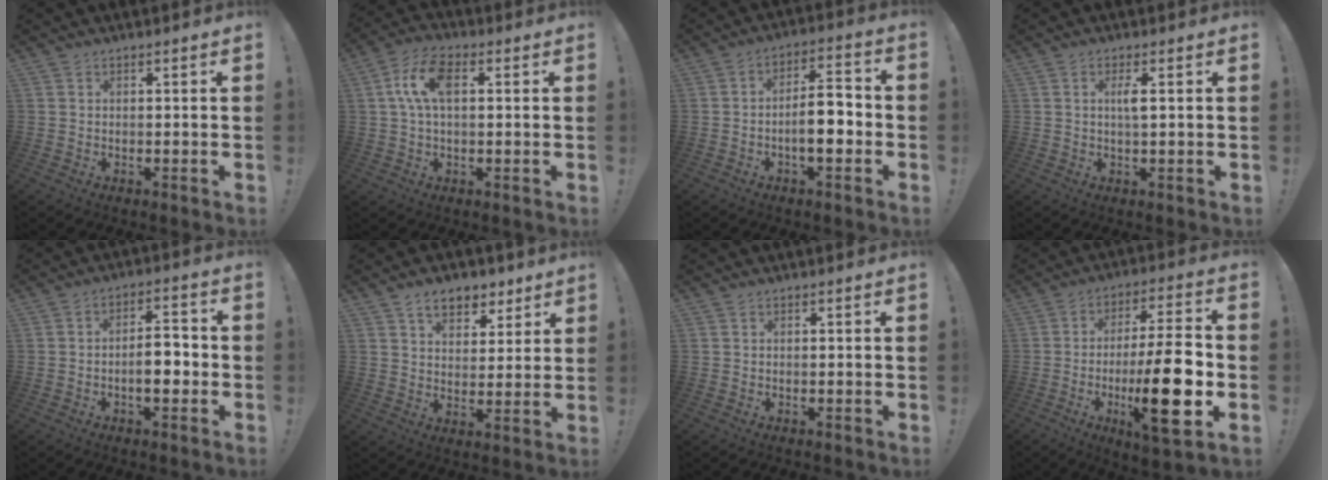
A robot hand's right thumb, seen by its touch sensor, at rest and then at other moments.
{"total": 9.8, "force": [2.2, 5.1, 8.0], "torque": [-0.159, 0.011, 0.040]}
{"total": 10.2, "force": [-2.6, 3.7, 9.1], "torque": [-0.139, 0.016, -0.049]}
{"total": 2.8, "force": [0.6, 0.3, 2.7], "torque": [-0.049, -0.002, 0.006]}
{"total": 7.9, "force": [-2.0, 3.5, 6.8], "torque": [-0.103, 0.012, -0.039]}
{"total": 9.2, "force": [5.9, 5.7, 4.2], "torque": [-0.058, -0.027, 0.108]}
{"total": 0.0}
{"total": 20.3, "force": [-4.9, 4.6, 19.2], "torque": [-0.309, 0.001, -0.076]}